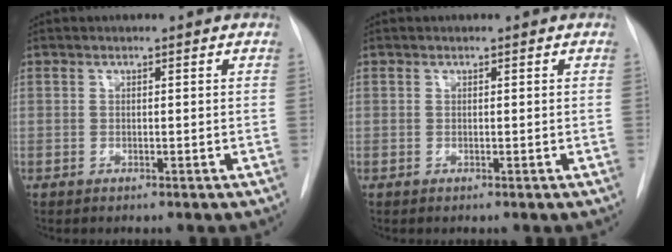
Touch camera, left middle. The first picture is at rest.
{"total": 0.0}